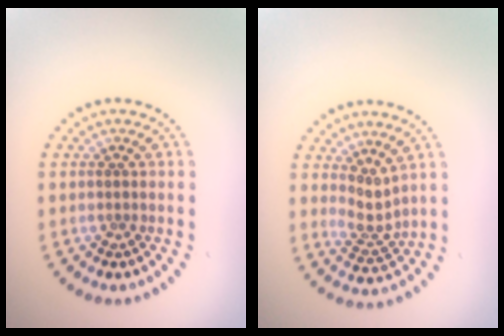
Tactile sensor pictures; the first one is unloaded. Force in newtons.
{"total": 2.3, "press": 1.5, "slide": 1.7}